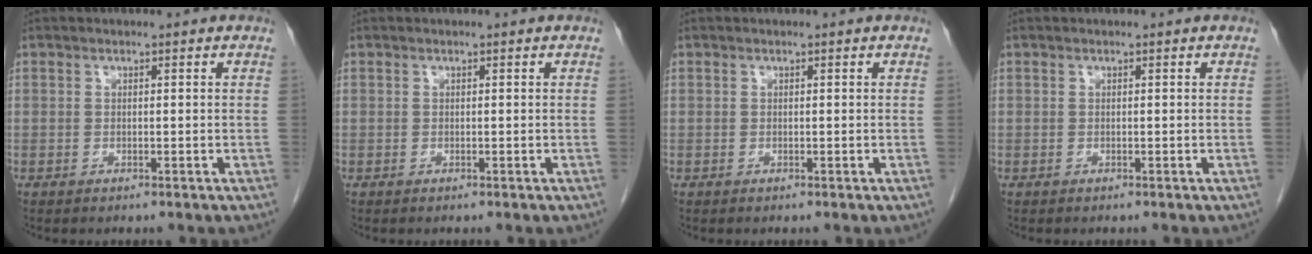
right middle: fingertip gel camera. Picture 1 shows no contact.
{"total": 0.0}
{"total": 0.0}
{"total": 0.0}